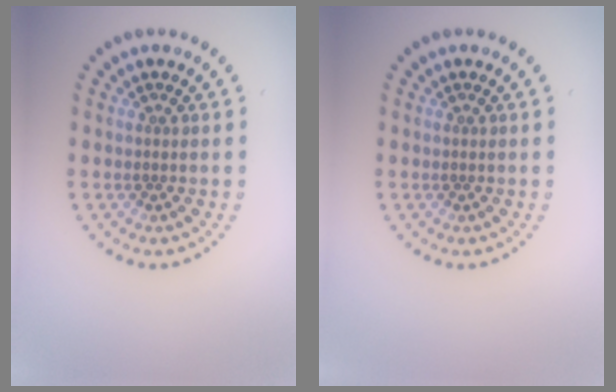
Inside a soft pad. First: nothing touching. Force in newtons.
{"total": 0.0}